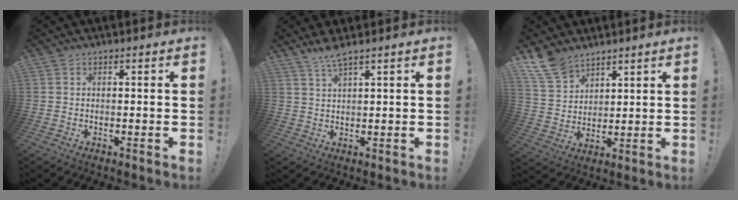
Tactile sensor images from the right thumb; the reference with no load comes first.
{"total": 4.2, "force": [3.3, 0.0, 2.7], "torque": [-0.055, -0.013, 0.055]}
{"total": 10.4, "force": [8.2, 5.6, 3.0], "torque": [-0.068, -0.055, 0.164]}